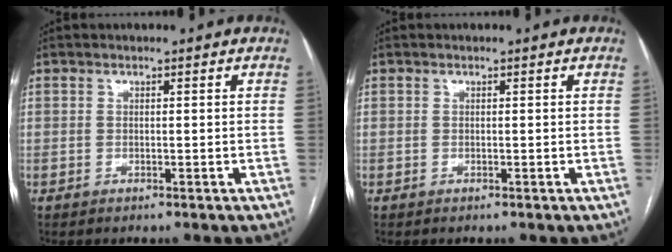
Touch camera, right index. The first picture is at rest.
{"total": 0.0}